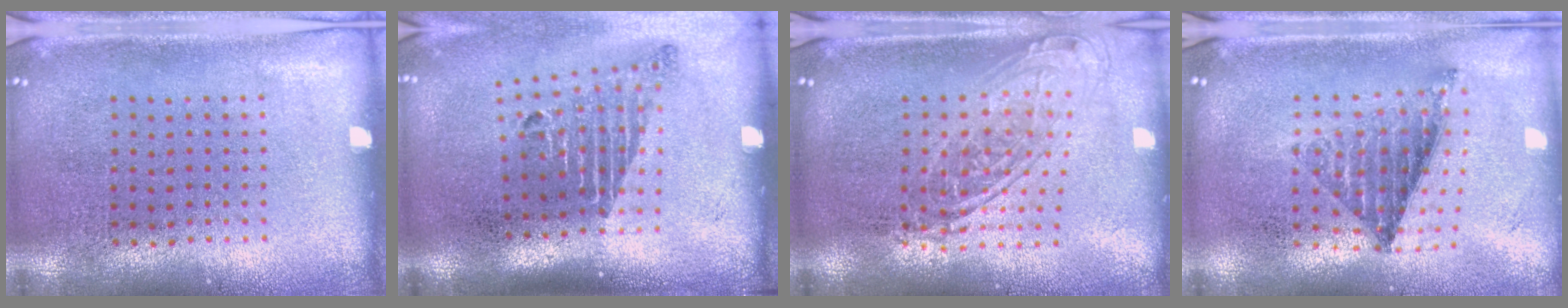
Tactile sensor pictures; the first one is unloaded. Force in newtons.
{"total": 1.8, "press": 1.2, "slide": 1.3}
{"total": 1.8, "press": 1.4, "slide": 1.1}
{"total": 0.9, "press": 0.9, "slide": 0.2}